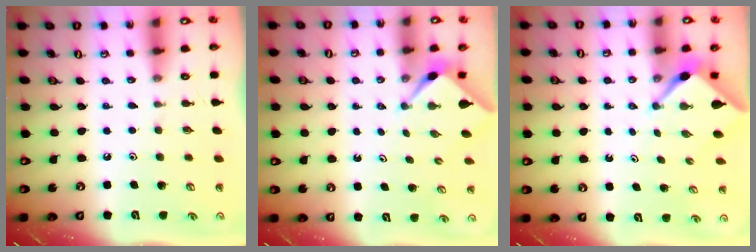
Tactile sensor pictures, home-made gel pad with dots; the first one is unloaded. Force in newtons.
{"total": 2.4, "press": 2.4, "slide": 0.1}
{"total": 2.2, "press": 2.2, "slide": 0.3}